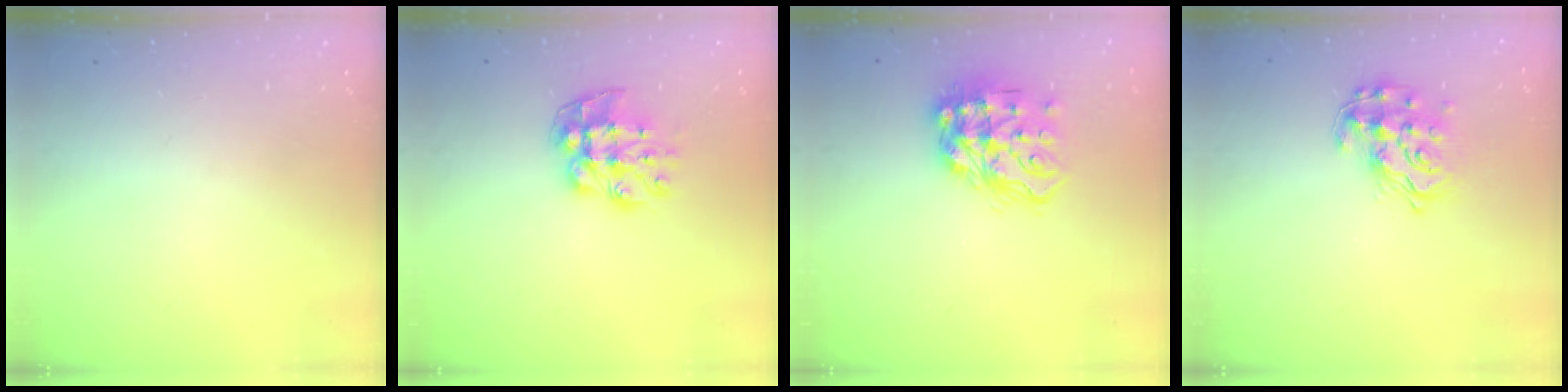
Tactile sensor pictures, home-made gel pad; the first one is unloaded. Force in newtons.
{"total": 10.2, "press": 10.2, "slide": 0.5}
{"total": 16.7, "press": 16.6, "slide": 1.7}
{"total": 14.6, "press": 14.5, "slide": 1.1}